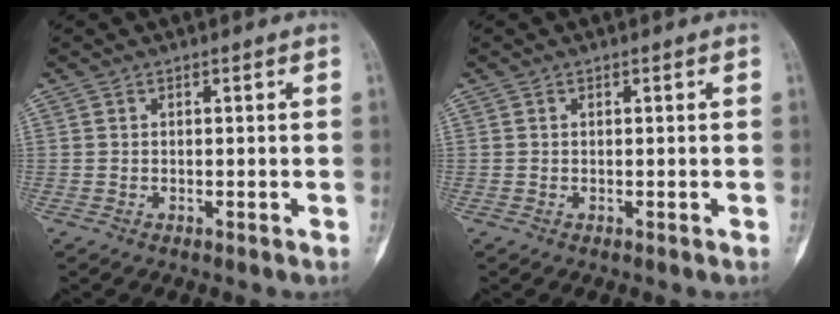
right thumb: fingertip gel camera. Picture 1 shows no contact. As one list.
[{"total": 0.0}]